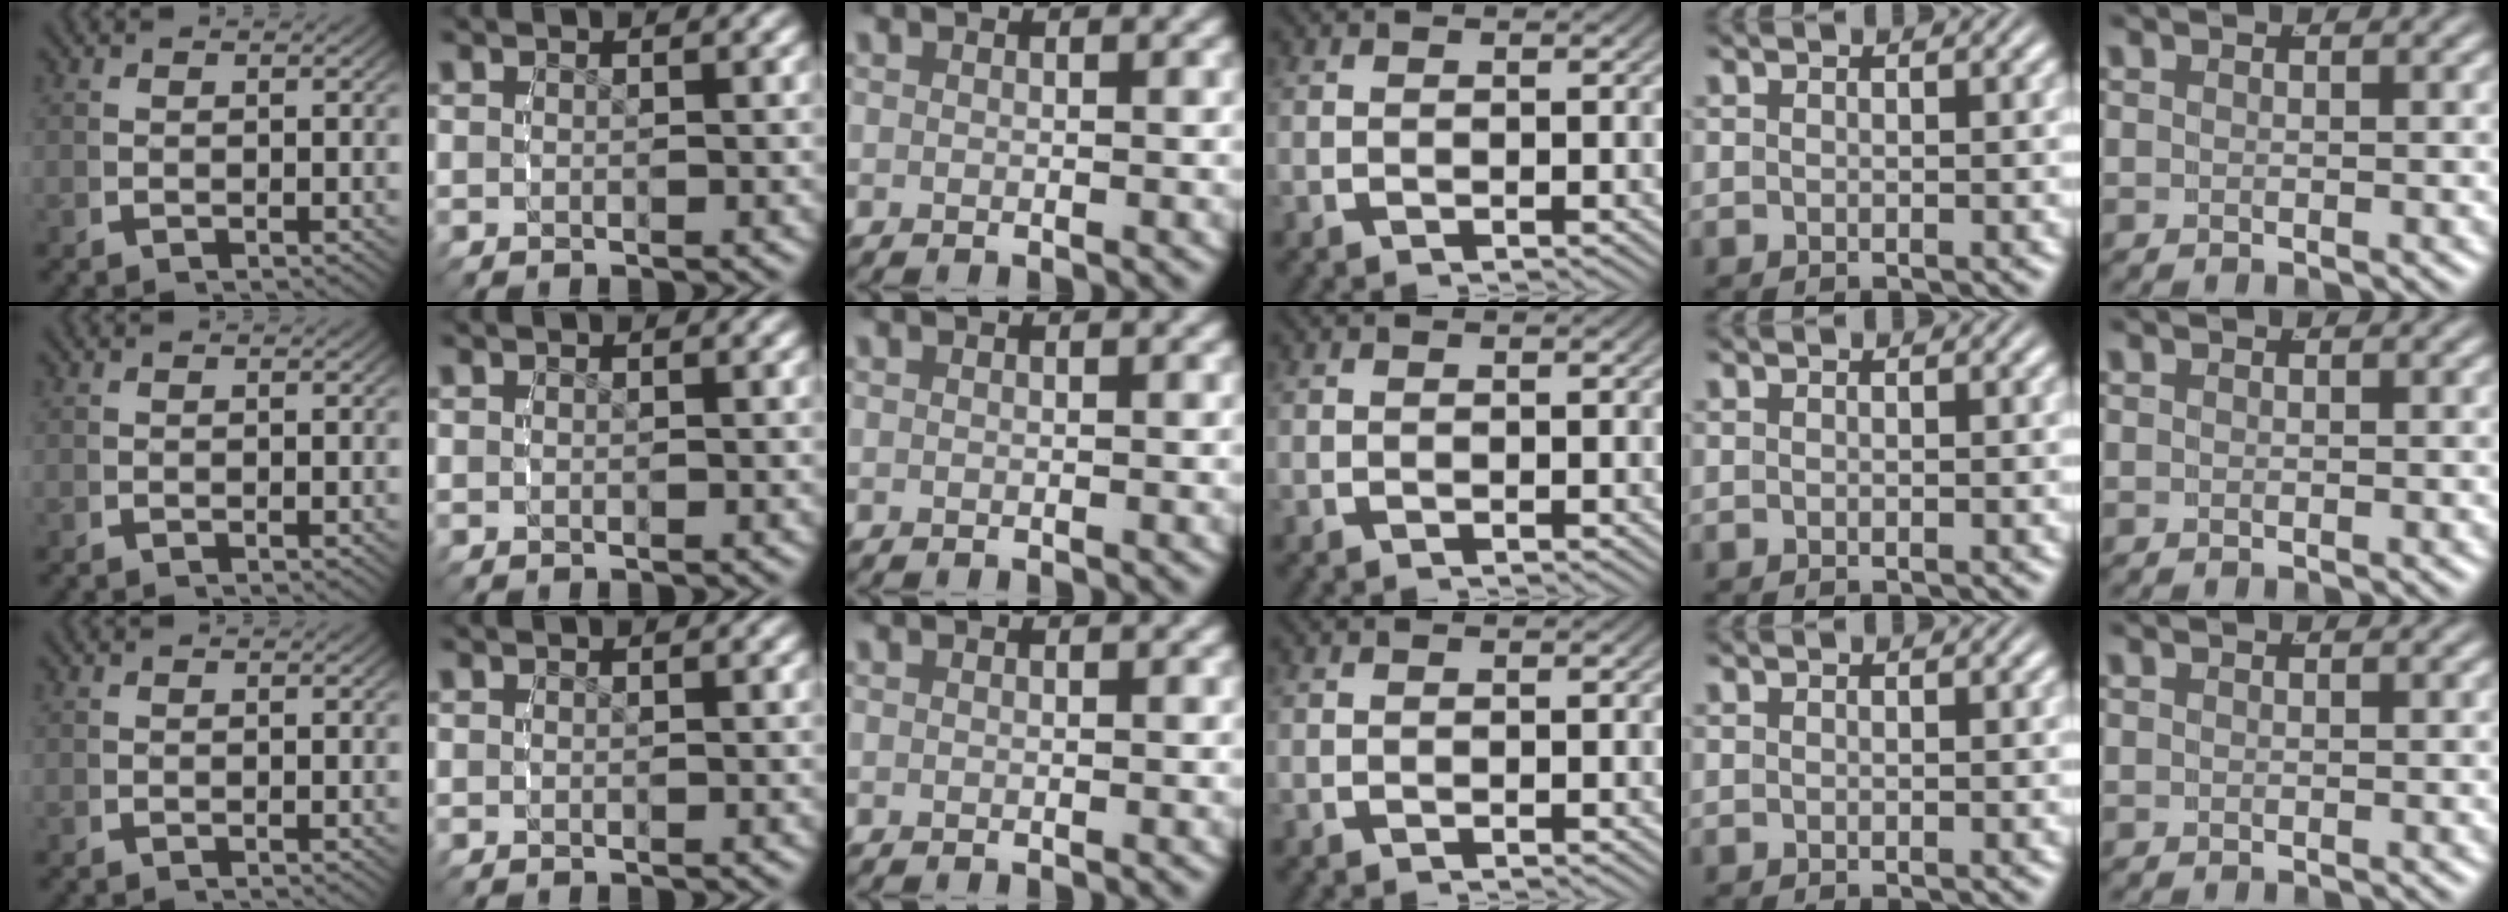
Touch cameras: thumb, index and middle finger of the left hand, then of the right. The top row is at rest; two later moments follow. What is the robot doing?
{"motion": "reach", "object": "string"}